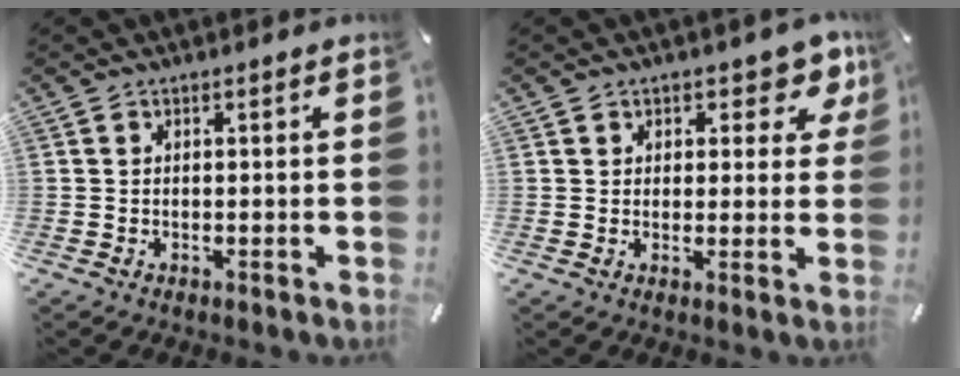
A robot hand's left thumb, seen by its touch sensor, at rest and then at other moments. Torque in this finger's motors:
{"motor_torque": [0.07, -0.40, 0.14, 0.20, -0.01]}